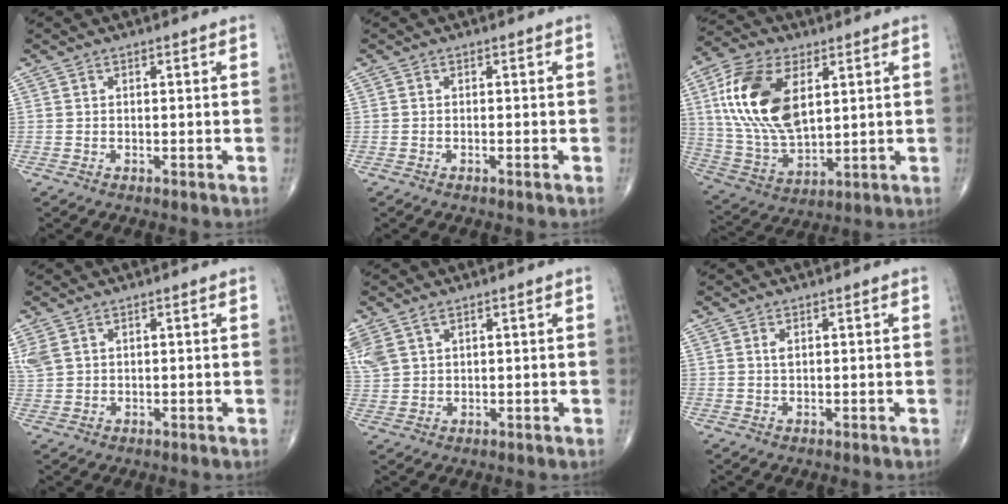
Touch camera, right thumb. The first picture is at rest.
{"total": 0.5, "force": [-0.2, -0.1, 0.5], "torque": [-0.009, -0.001, -0.003]}
{"total": 18.7, "force": [5.3, 10.2, 14.8], "torque": [-0.285, -0.014, 0.103]}
{"total": 3.7, "force": [2.0, 2.1, 2.3], "torque": [-0.066, 0.008, 0.052]}
{"total": 8.1, "force": [4.3, 4.9, 4.8], "torque": [-0.132, 0.005, 0.096]}
{"total": 1.0, "force": [0.4, 0.4, 0.9], "torque": [-0.017, 0.001, 0.009]}